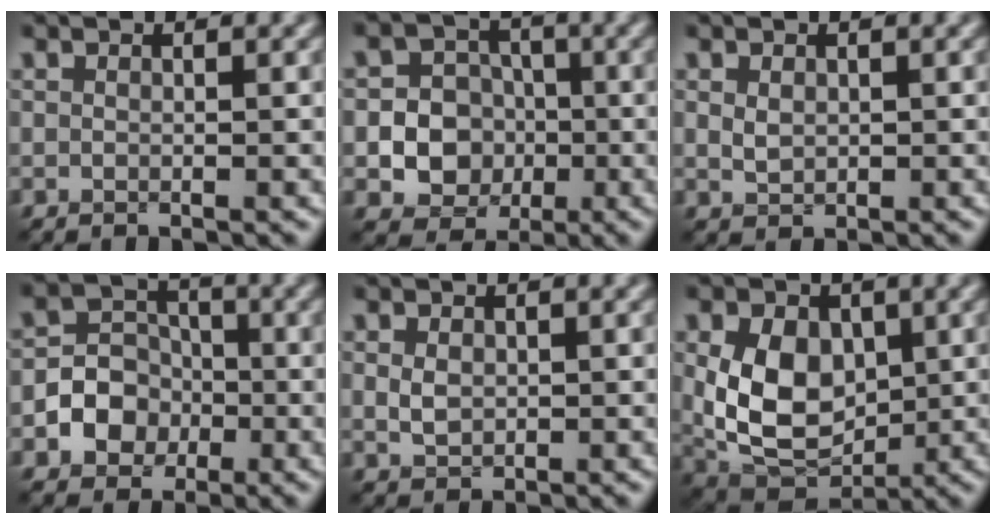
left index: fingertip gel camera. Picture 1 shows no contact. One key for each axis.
{"total": 8.0, "fx": -1.9, "fy": 7.3, "fz": 2.5, "tx": -0.038, "ty": 0.003, "tz": -0.056}
{"total": 1.2, "fx": 0.2, "fy": 0.8, "fz": 0.8, "tx": -0.019, "ty": -0.001, "tz": 0.006}
{"total": 4.5, "fx": -1.6, "fy": 3.8, "fz": 1.7, "tx": -0.005, "ty": 0.004, "tz": -0.048}
{"total": 1.6, "fx": 0.1, "fy": 1.2, "fz": 1.1, "tx": -0.026, "ty": -0.001, "tz": 0.001}
{"total": 8.2, "fx": 0.5, "fy": 5.8, "fz": 5.8, "tx": -0.127, "ty": -0.013, "tz": 0.008}